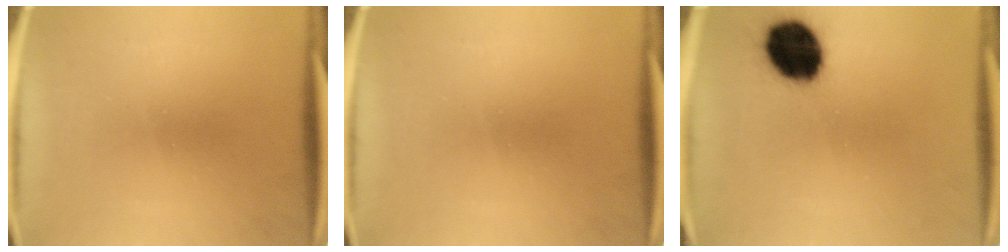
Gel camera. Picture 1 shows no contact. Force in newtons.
{"total": 0.0}
{"total": 16.0}